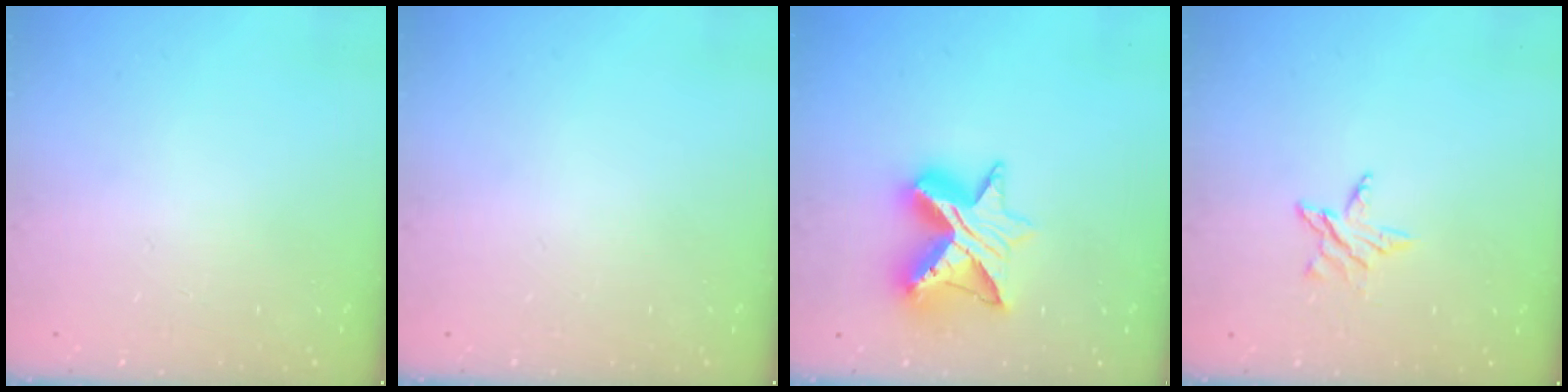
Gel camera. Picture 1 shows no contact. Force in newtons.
{"total": 0.0}
{"total": 11.4, "press": 11.4, "slide": 0.8}
{"total": 5.0, "press": 4.9, "slide": 0.6}